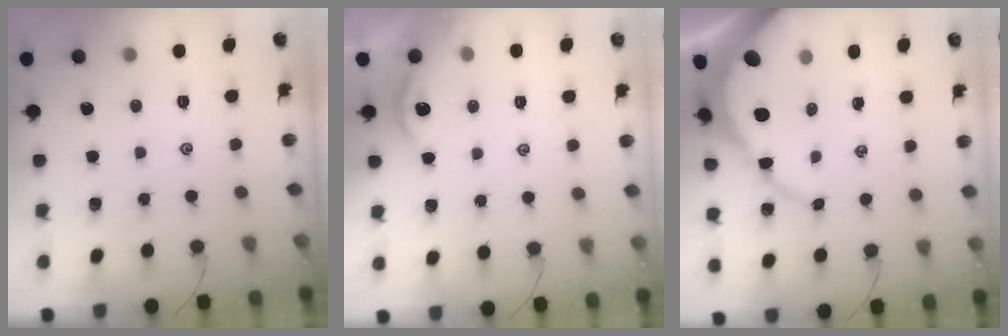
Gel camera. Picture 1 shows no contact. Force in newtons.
{"total": 4.6, "press": 4.6, "slide": 0.6}
{"total": 10.4, "press": 10.3, "slide": 0.9}